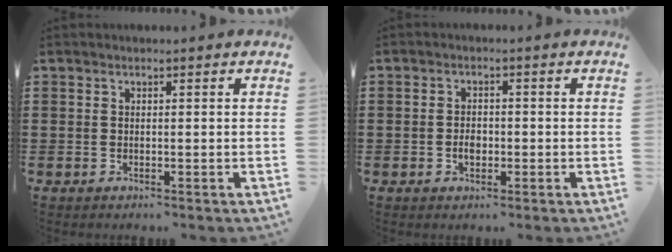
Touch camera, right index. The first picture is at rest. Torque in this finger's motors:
{"motor_torque": [2.14, 0.00, 0.00, 0.01]}